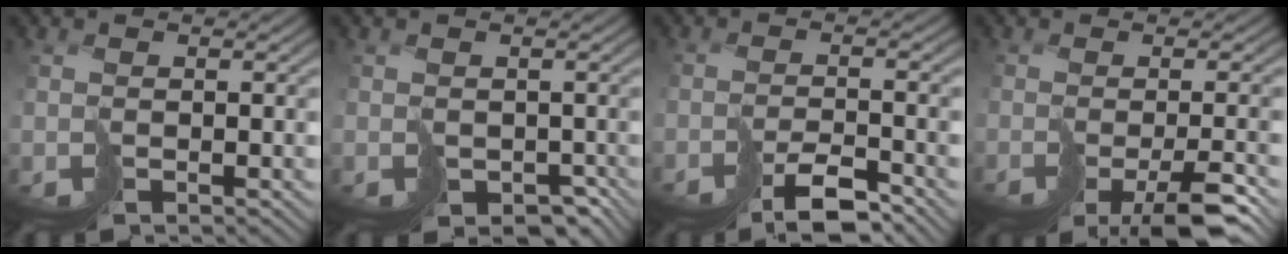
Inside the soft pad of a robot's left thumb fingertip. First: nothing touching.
{"total": 3.3, "force": [-1.6, 2.7, 1.2], "torque": [-0.012, -0.018, -0.010]}
{"total": 5.3, "force": [-4.3, 0.8, 3.0], "torque": [-0.038, 0.003, -0.069]}
{"total": 6.2, "force": [-3.6, 1.0, 4.9], "torque": [-0.061, -0.013, -0.047]}